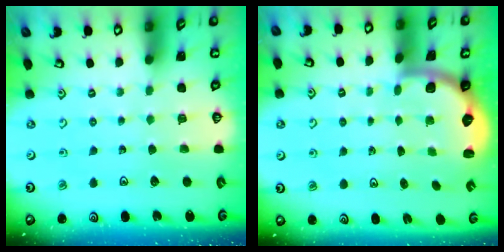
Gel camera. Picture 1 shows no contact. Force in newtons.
{"total": 2.3, "press": 2.0, "slide": 1.3}